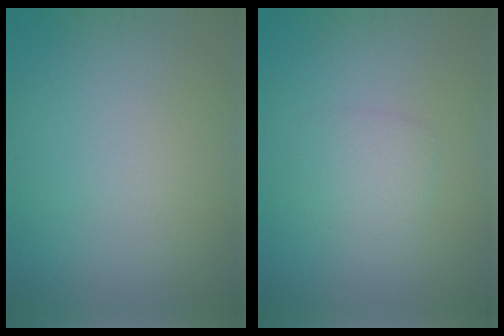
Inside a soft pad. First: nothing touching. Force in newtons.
{"total": 1.8, "press": 1.8, "slide": 0.2}